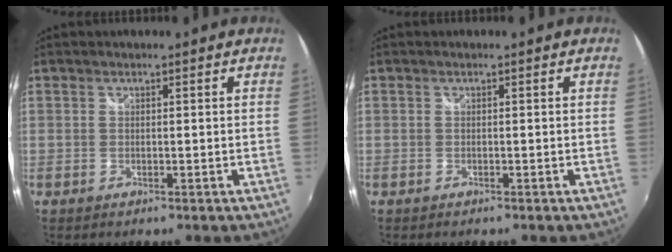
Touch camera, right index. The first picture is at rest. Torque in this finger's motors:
{"motor_torque": [-0.61, 0.55, -0.03, -0.01]}